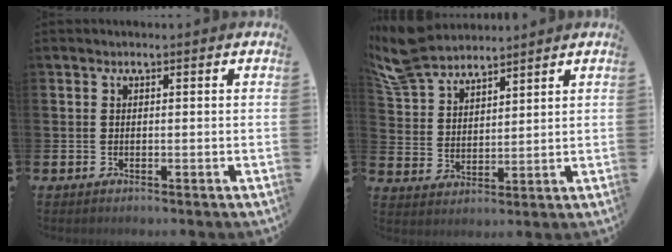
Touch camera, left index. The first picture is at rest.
{"total": 7.4, "force": [6.9, 2.0, 1.5], "torque": [-0.064, -0.025, 0.131]}